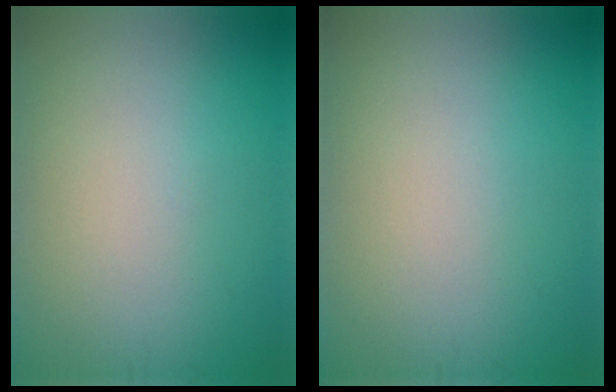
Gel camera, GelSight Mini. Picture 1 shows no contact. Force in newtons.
{"total": 0.0}